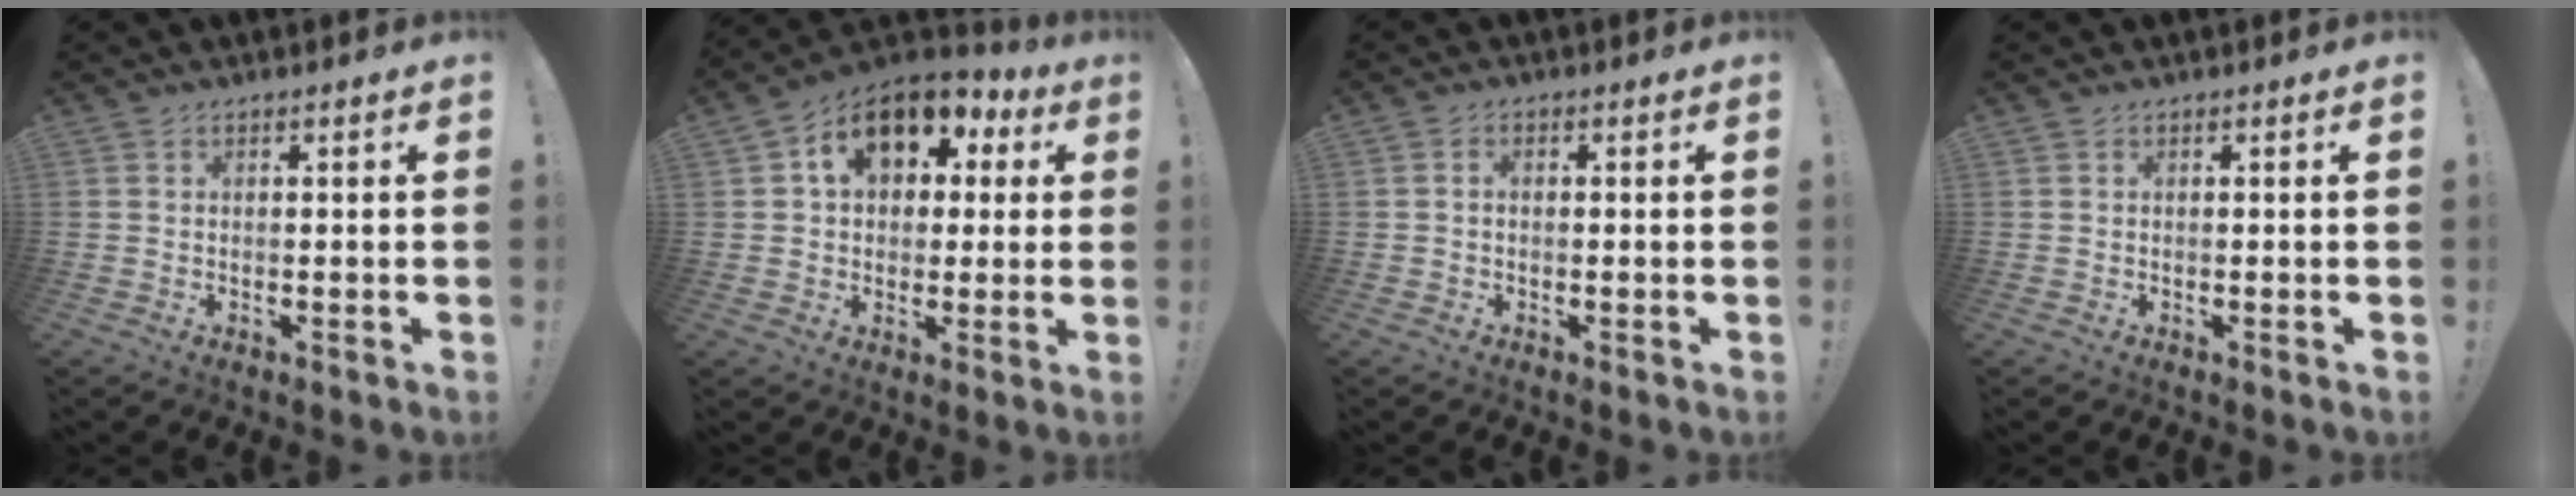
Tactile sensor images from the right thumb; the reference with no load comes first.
{"total": 13.8, "force": [5.9, 9.3, 8.2], "torque": [-0.120, -0.018, 0.109]}
{"total": 1.0, "force": [-0.4, 0.8, 0.6], "torque": [-0.013, 0.004, -0.007]}
{"total": 0.0}